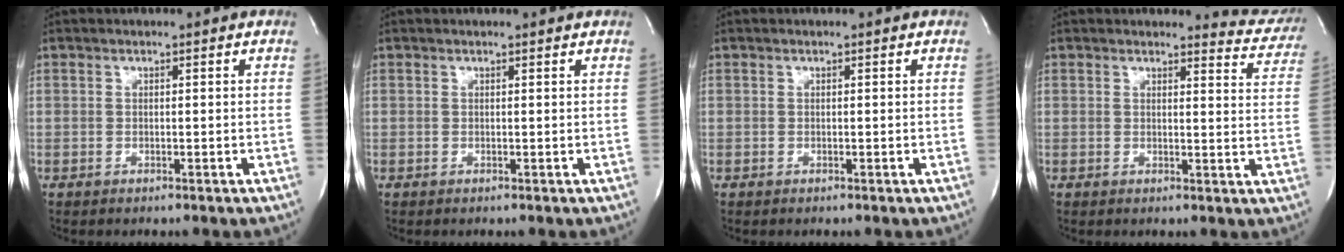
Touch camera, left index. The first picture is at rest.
{"total": 0.8, "force": [0.8, 0.2, -0.1], "torque": [-0.007, 0.002, 0.004]}
{"total": 0.0}
{"total": 6.6, "force": [6.5, 1.0, -0.8], "torque": [0.023, -0.061, 0.042]}